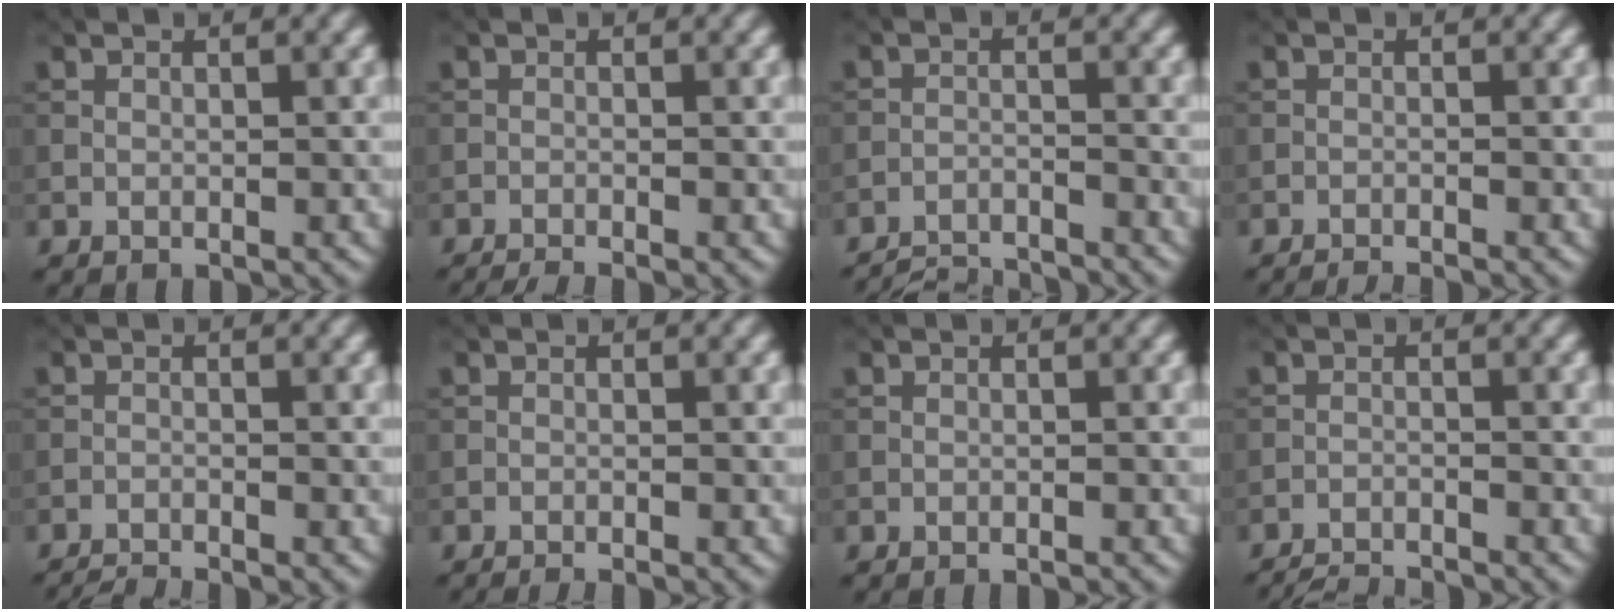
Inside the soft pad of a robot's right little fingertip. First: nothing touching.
{"total": 2.2, "force": [-1.9, 0.2, 1.2], "torque": [-0.023, -0.003, -0.039]}
{"total": 7.0, "force": [-6.8, 0.9, 1.5], "torque": [-0.031, -0.013, -0.110]}
{"total": 2.1, "force": [-1.9, 0.2, 0.9], "torque": [-0.017, 0.001, -0.035]}
{"total": 2.9, "force": [-2.7, 0.2, 1.0], "torque": [-0.020, -0.010, -0.054]}
{"total": 1.4, "force": [-1.2, 0.2, 0.8], "torque": [-0.007, 0.000, -0.022]}
{"total": 0.7, "force": [-0.6, 0.1, 0.4], "torque": [0.002, 0.001, -0.011]}
{"total": 5.0, "force": [-4.8, 0.6, 1.3], "torque": [-0.026, -0.016, -0.080]}